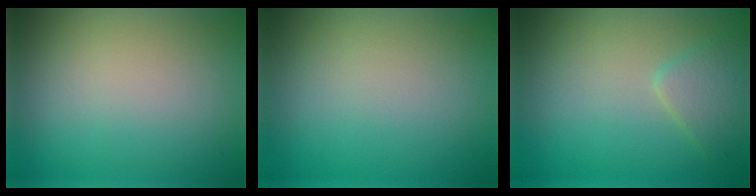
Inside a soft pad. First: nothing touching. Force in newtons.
{"total": 0.0}
{"total": 2.3, "press": 2.3, "slide": 0.1}